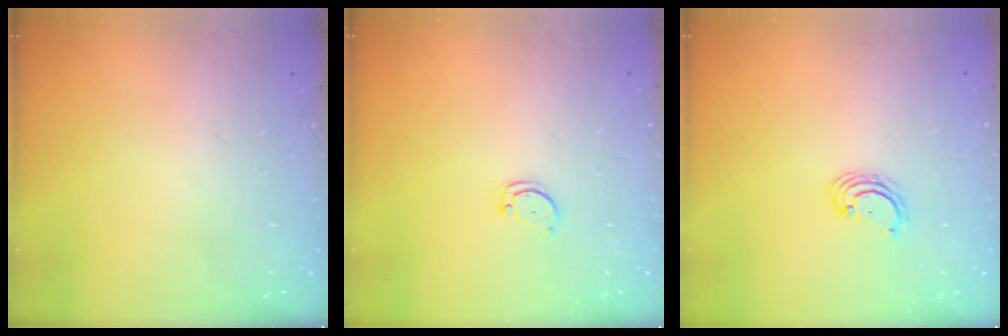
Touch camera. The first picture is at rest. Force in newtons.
{"total": 2.6, "press": 2.5, "slide": 0.4}
{"total": 2.3, "press": 2.3, "slide": 0.1}